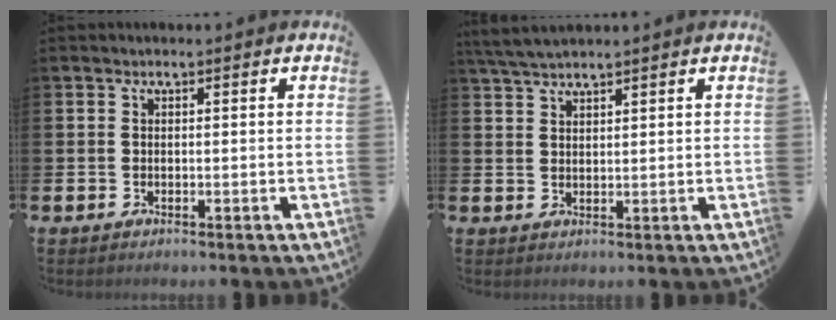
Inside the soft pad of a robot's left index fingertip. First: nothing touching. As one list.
[{"total": 3.3, "force": [3.1, 0.4, 1.2], "torque": [-0.033, -0.003, 0.059]}]